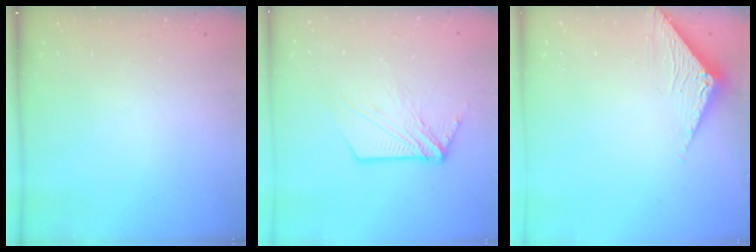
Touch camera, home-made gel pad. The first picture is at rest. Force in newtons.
{"total": 10.0, "press": 10.0, "slide": 0.8}
{"total": 3.5, "press": 3.5, "slide": 0.2}